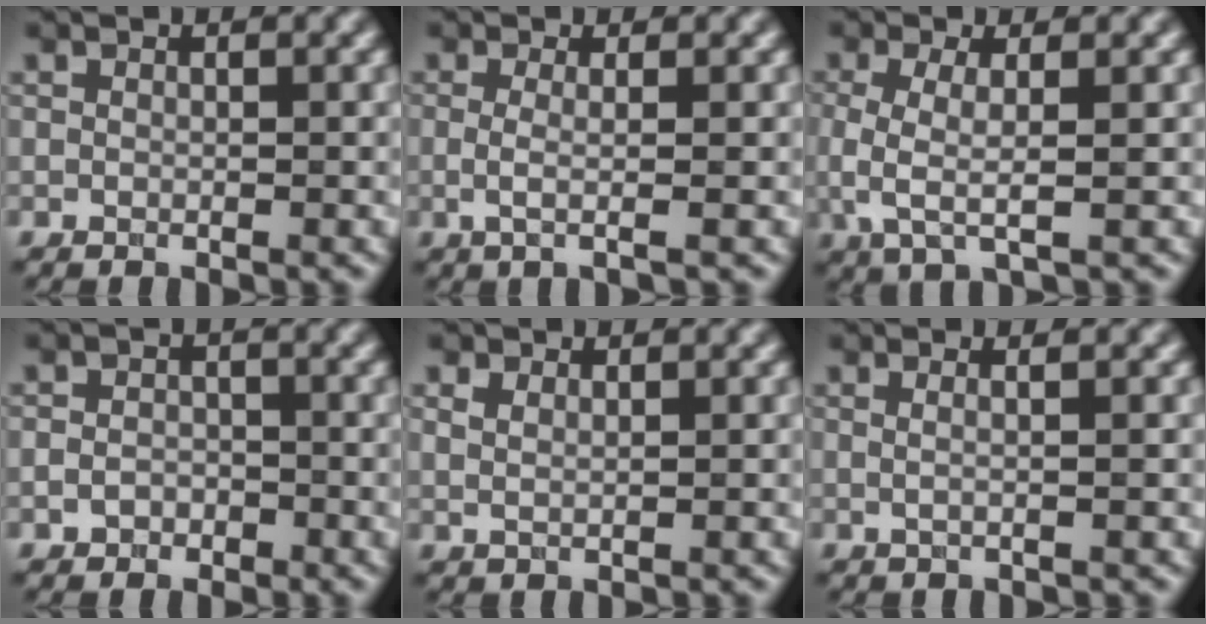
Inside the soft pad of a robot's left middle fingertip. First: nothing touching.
{"total": 2.2, "force": [-0.1, 0.7, 2.1], "torque": [-0.037, -0.006, -0.008]}
{"total": 3.4, "force": [-0.3, 1.2, 3.2], "torque": [-0.078, -0.008, -0.007]}
{"total": 1.7, "force": [-0.8, 1.3, 0.7], "torque": [-0.007, 0.000, -0.018]}
{"total": 1.3, "force": [0.8, 0.8, 0.8], "torque": [-0.016, -0.002, 0.020]}
{"total": 2.4, "force": [0.8, 1.1, 2.0], "torque": [-0.014, 0.001, -0.017]}